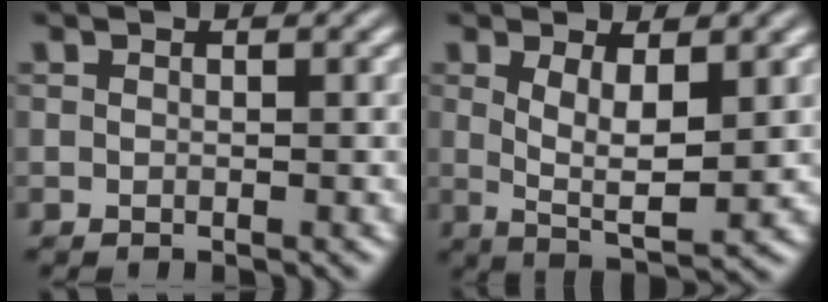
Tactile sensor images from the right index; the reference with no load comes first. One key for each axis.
{"total": 4.7, "fx": 0.5, "fy": 1.1, "fz": 4.5, "tx": -0.075, "ty": -0.022, "tz": 0.019}